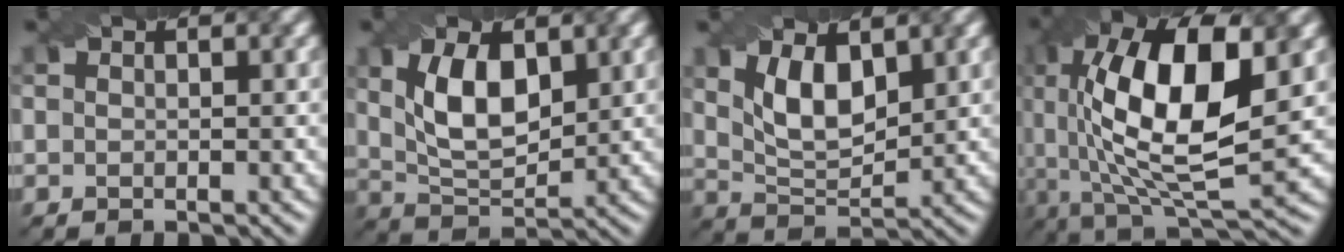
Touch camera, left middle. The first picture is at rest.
{"total": 6.1, "force": [1.3, 3.1, 5.1], "torque": [-0.103, 0.007, 0.029]}
{"total": 4.9, "force": [1.6, 2.4, 3.9], "torque": [-0.085, 0.000, 0.035]}
{"total": 13.8, "force": [1.7, 5.5, 12.5], "torque": [-0.226, 0.013, 0.030]}